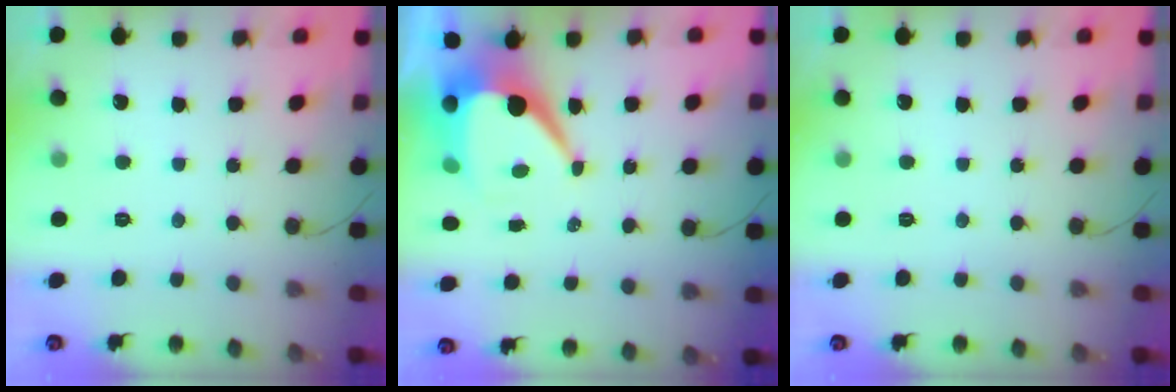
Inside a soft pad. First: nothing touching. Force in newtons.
{"total": 10.8, "press": 10.8, "slide": 0.9}
{"total": 0.0}